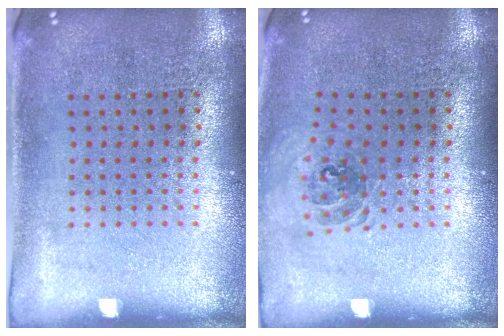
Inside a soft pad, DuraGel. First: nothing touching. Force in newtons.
{"total": 0.9, "press": 0.8, "slide": 0.3}